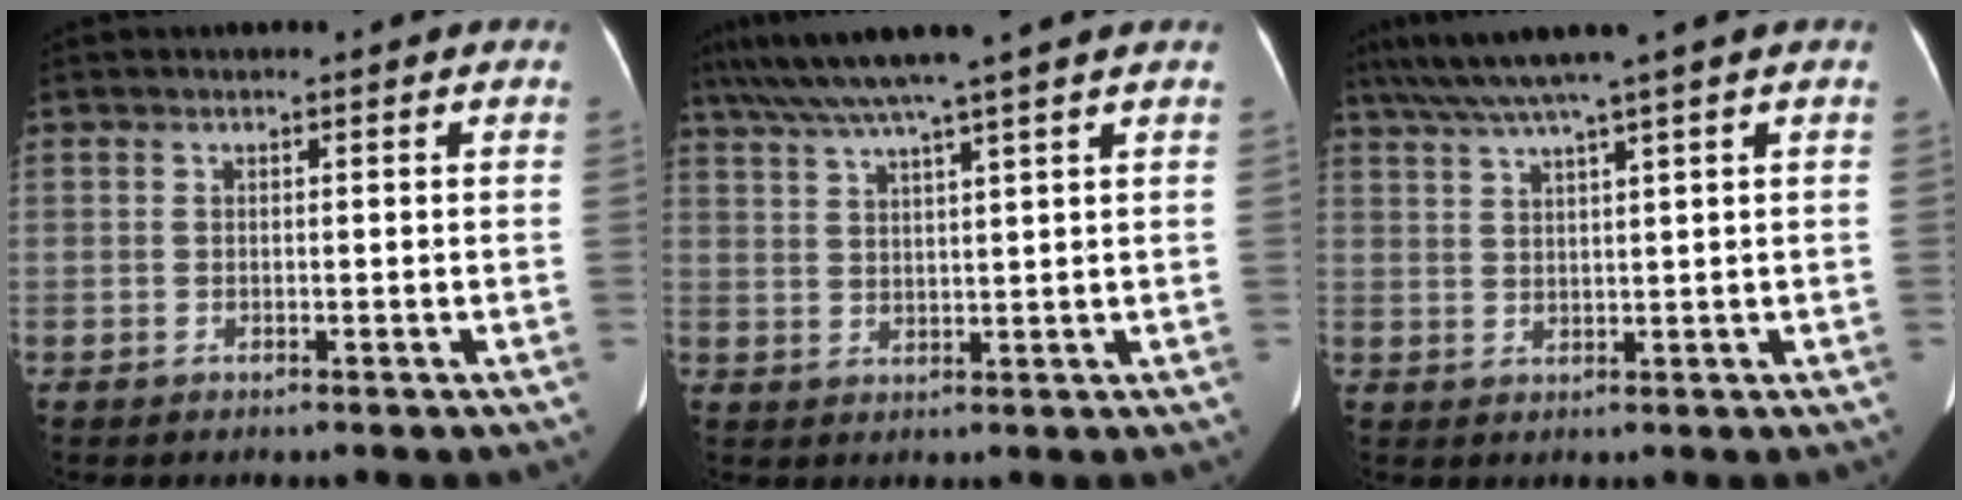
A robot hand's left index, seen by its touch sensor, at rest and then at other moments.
{"total": 8.8, "force": [7.2, -1.9, 4.7], "torque": [-0.083, 0.022, 0.117]}
{"total": 6.9, "force": [5.3, -1.6, 4.1], "torque": [-0.073, 0.024, 0.094]}